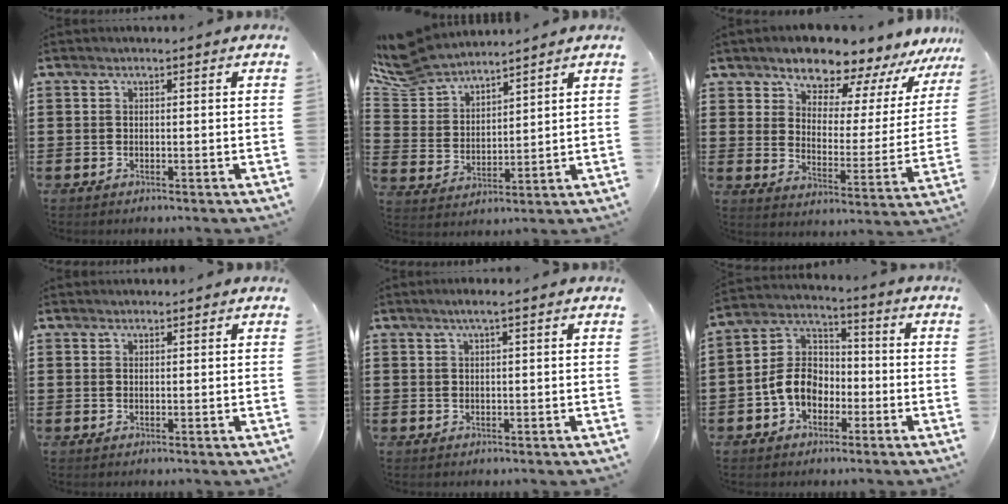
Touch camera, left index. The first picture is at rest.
{"total": 7.0, "force": [6.5, 2.0, 1.8], "torque": [-0.068, -0.031, 0.117]}
{"total": 8.3, "force": [7.8, 2.6, 1.4], "torque": [-0.048, -0.064, 0.137]}
{"total": 0.8, "force": [0.8, 0.2, 0.0], "torque": [-0.003, 0.000, 0.017]}
{"total": 1.5, "force": [0.7, 0.0, 1.3], "torque": [-0.025, 0.000, 0.012]}
{"total": 7.5, "force": [-2.8, 5.7, 4.0], "torque": [-0.114, 0.011, -0.063]}